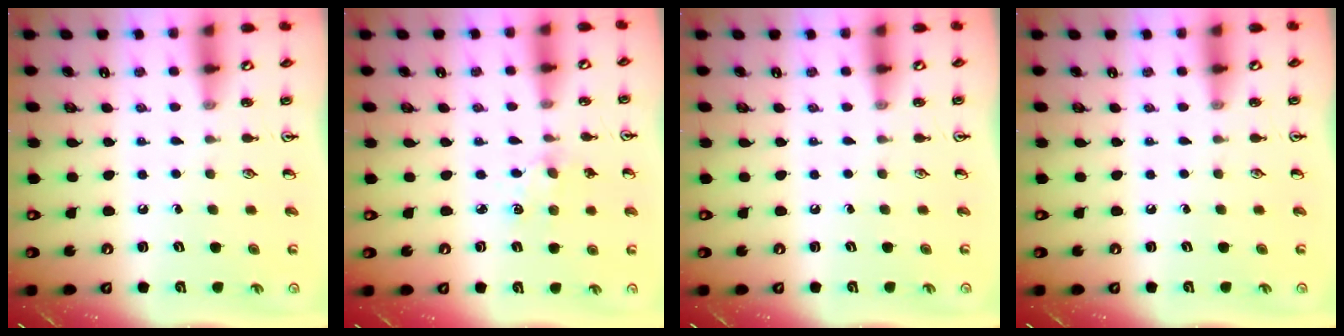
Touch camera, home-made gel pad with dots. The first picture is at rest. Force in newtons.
{"total": 4.2, "press": 4.2, "slide": 0.6}
{"total": 0.0}
{"total": 0.0}